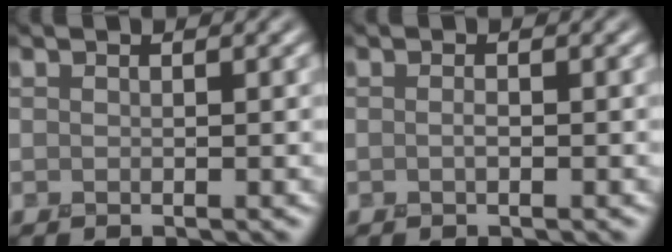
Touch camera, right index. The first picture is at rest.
{"total": 0.6, "force": [-0.1, 0.2, 0.6], "torque": [-0.014, 0.003, -0.002]}